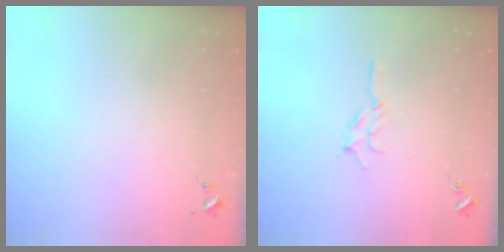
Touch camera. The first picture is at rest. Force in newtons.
{"total": 5.8, "press": 5.7, "slide": 0.8}